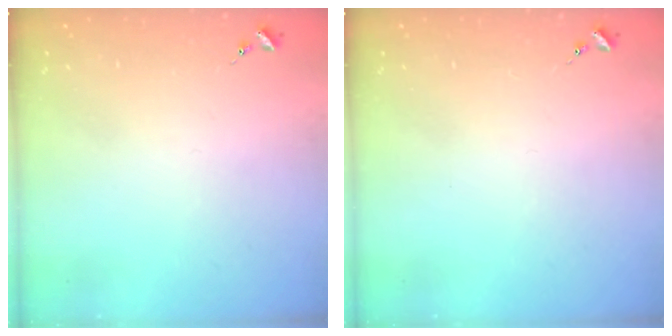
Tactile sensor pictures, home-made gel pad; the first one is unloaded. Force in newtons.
{"total": 0.0}